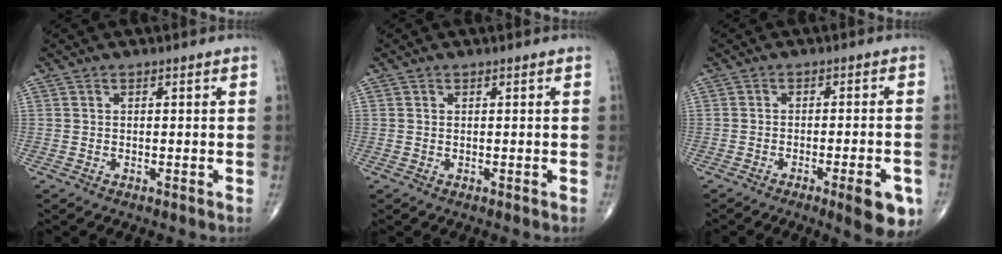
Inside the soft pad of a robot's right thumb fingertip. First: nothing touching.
{"total": 0.0}
{"total": 8.1, "force": [-3.9, 1.9, 6.9], "torque": [-0.080, 0.005, -0.048]}